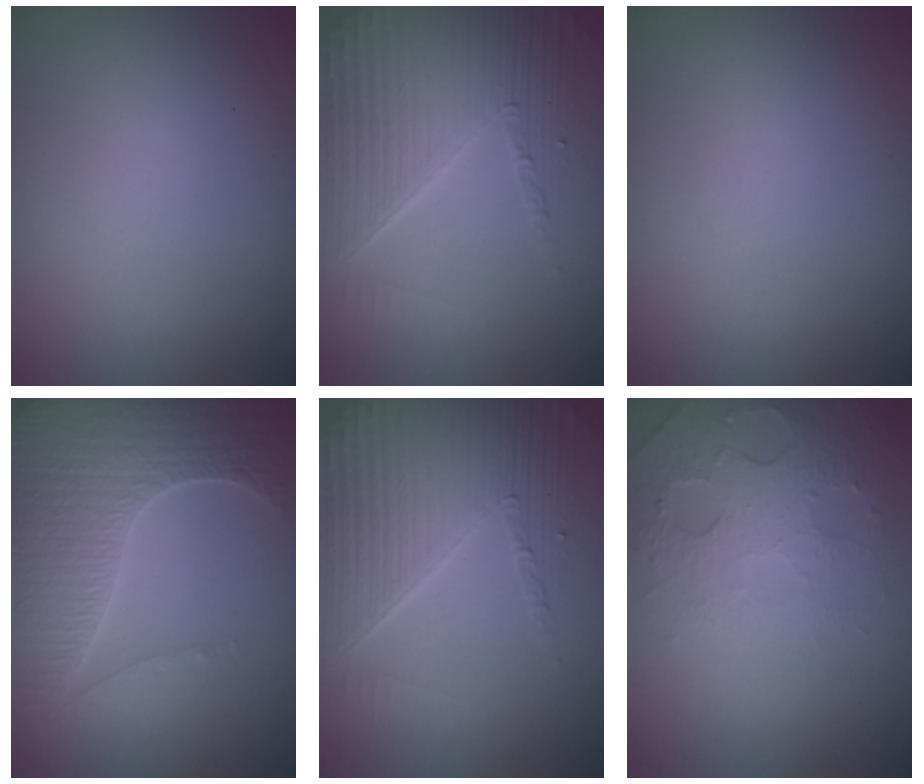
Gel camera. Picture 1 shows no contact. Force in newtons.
{"total": 5.8, "press": 4.5, "slide": 3.7}
{"total": 0.0}
{"total": 7.1, "press": 5.2, "slide": 4.9}
{"total": 5.8, "press": 4.5, "slide": 3.7}
{"total": 5.2, "press": 3.3, "slide": 3.9}